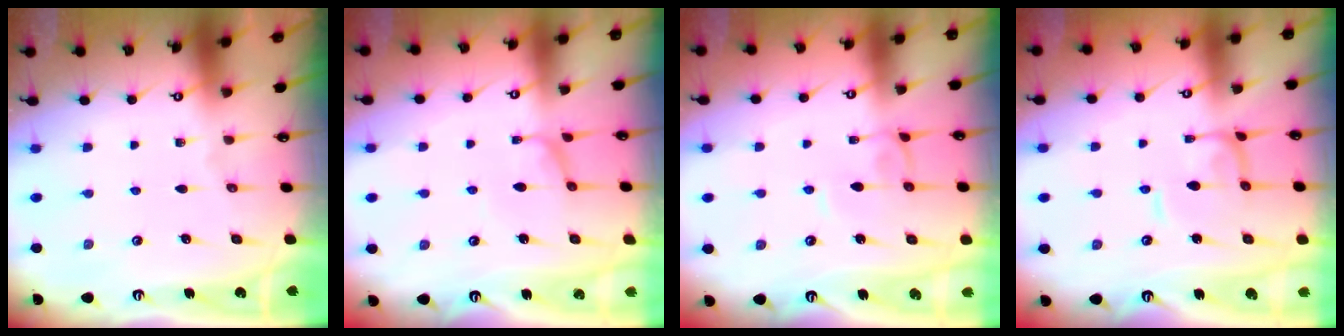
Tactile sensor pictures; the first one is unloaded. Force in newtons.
{"total": 1.1, "press": 1.0, "slide": 0.4}
{"total": 0.6, "press": 0.5, "slide": 0.3}
{"total": 0.9, "press": 0.8, "slide": 0.3}